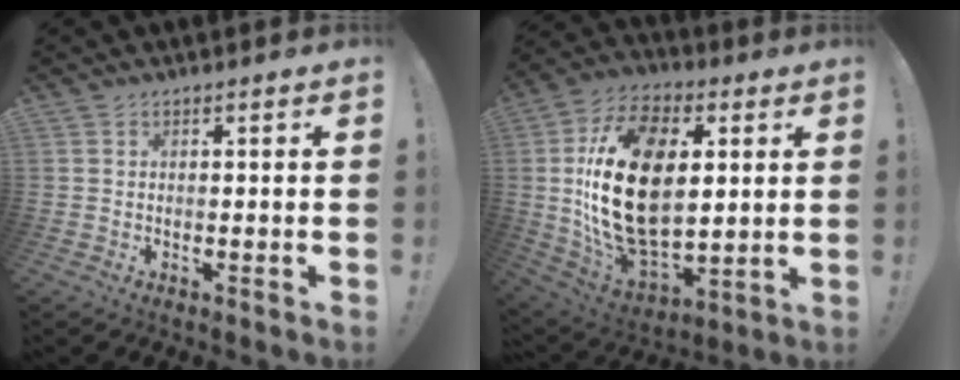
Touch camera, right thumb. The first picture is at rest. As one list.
[{"total": 27.6, "force": [3.4, 17.2, 21.4], "torque": [-0.427, -0.012, 0.066]}]